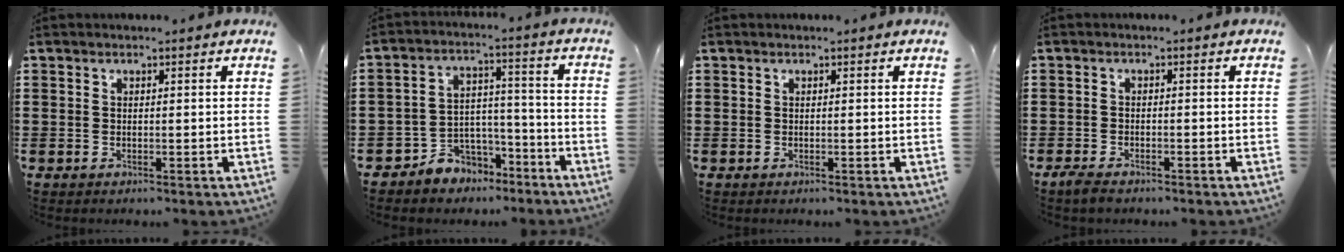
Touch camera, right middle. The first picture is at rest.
{"total": 5.3, "force": [-4.6, 2.7, -0.2], "torque": [-0.006, 0.013, -0.094]}
{"total": 0.0}
{"total": 1.7, "force": [-1.4, 0.4, 0.8], "torque": [-0.024, -0.004, -0.029]}